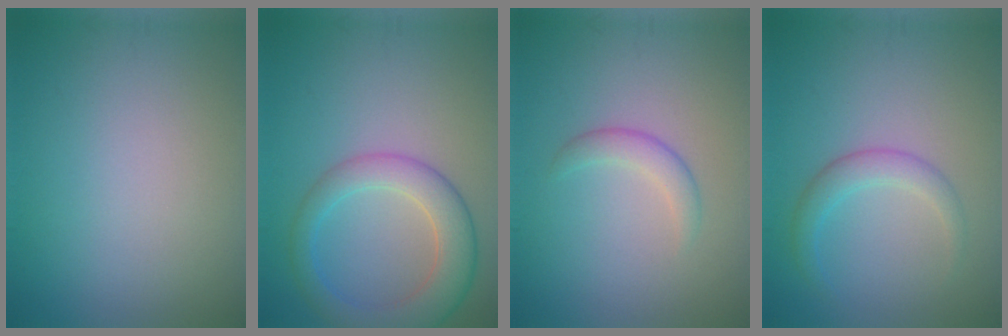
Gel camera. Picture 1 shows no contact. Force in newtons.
{"total": 5.4, "press": 5.4, "slide": 0.2}
{"total": 1.8, "press": 1.8, "slide": 0.1}
{"total": 2.3, "press": 2.3, "slide": 0.1}